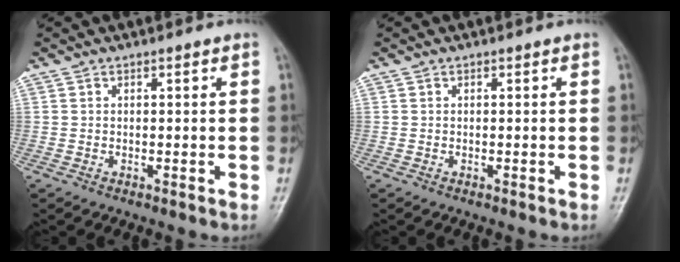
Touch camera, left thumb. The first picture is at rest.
{"total": 0.0}